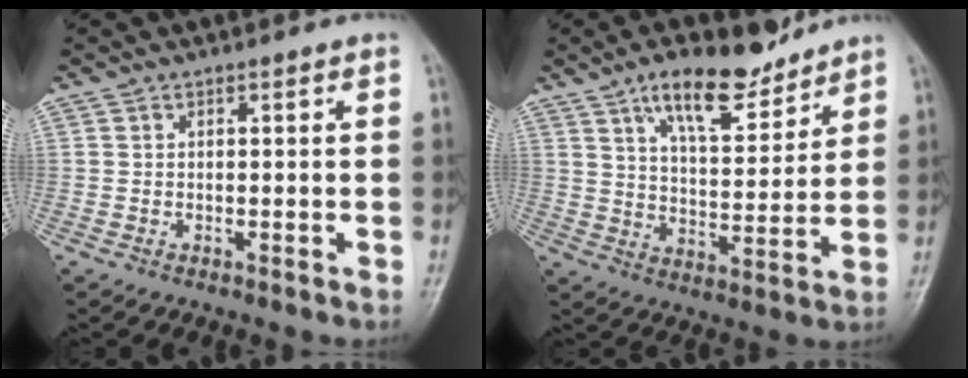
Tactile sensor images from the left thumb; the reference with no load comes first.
{"total": 12.7, "force": [8.9, 4.9, 7.6], "torque": [-0.102, -0.052, 0.152]}